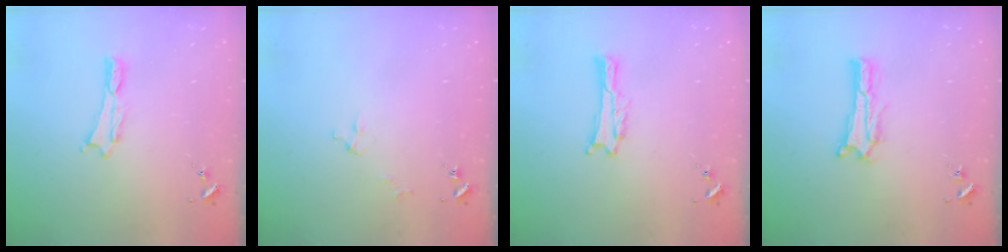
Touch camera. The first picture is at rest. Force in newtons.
{"total": 2.0, "press": 2.0, "slide": 0.1}
{"total": 0.5, "press": 0.5, "slide": 0.1}
{"total": 0.6, "press": 0.5, "slide": 0.2}